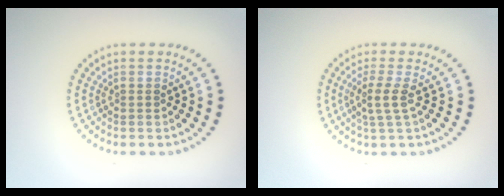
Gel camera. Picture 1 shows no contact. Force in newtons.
{"total": 2.1, "press": 1.6, "slide": 1.4}